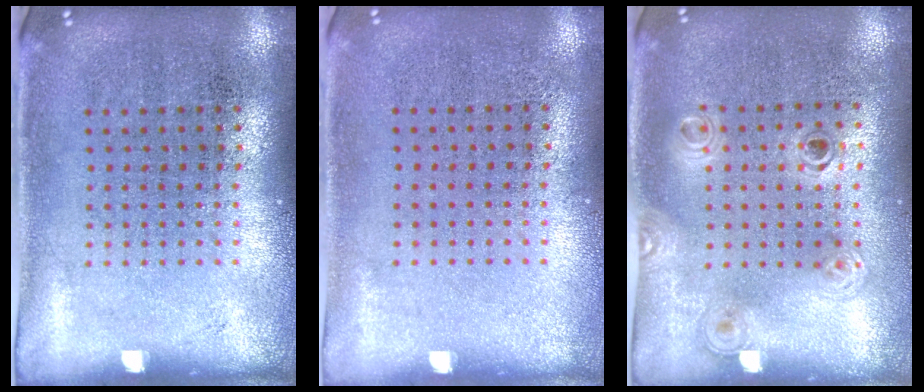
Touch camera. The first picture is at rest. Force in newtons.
{"total": 0.0}
{"total": 1.2, "press": 1.0, "slide": 0.6}